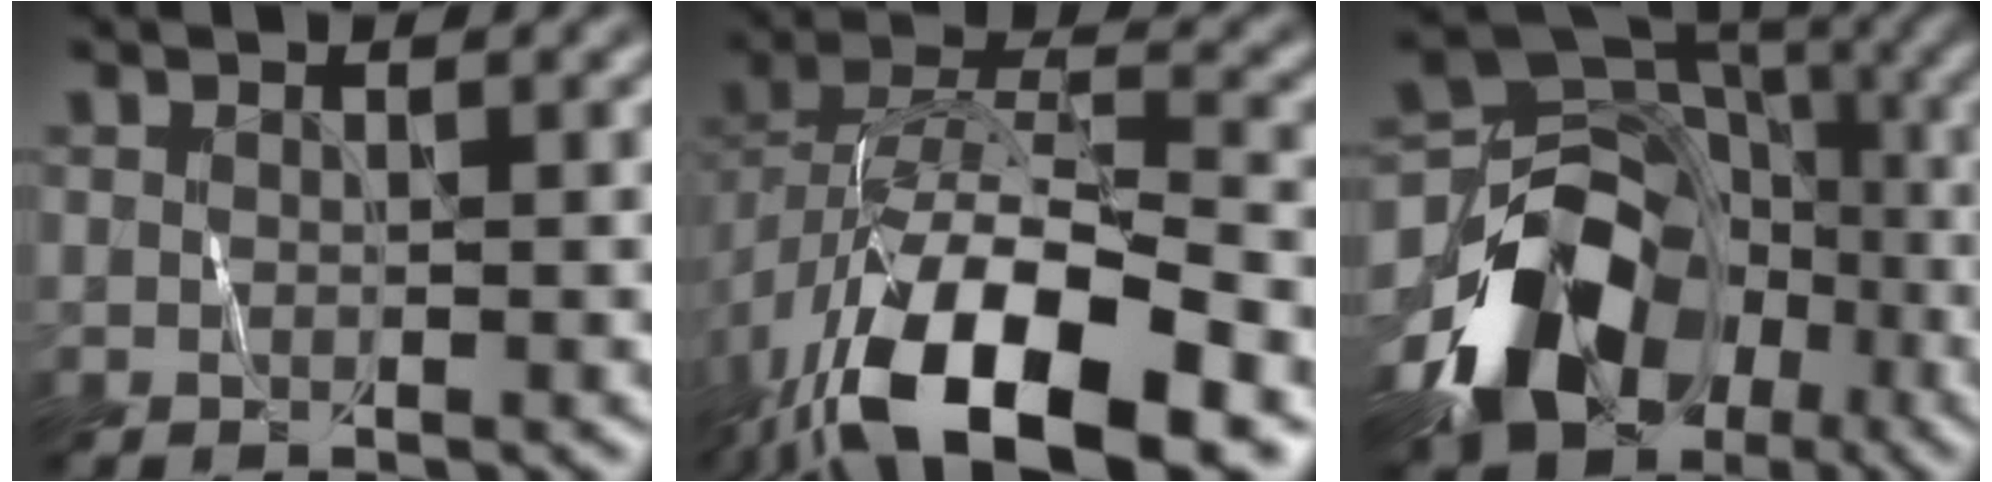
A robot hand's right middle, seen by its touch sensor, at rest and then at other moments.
{"total": 16.2, "force": [-8.7, 6.9, 11.8], "torque": [-0.225, -0.016, -0.159]}
{"total": 13.1, "force": [-5.8, 9.6, 6.7], "torque": [-0.128, -0.012, -0.099]}